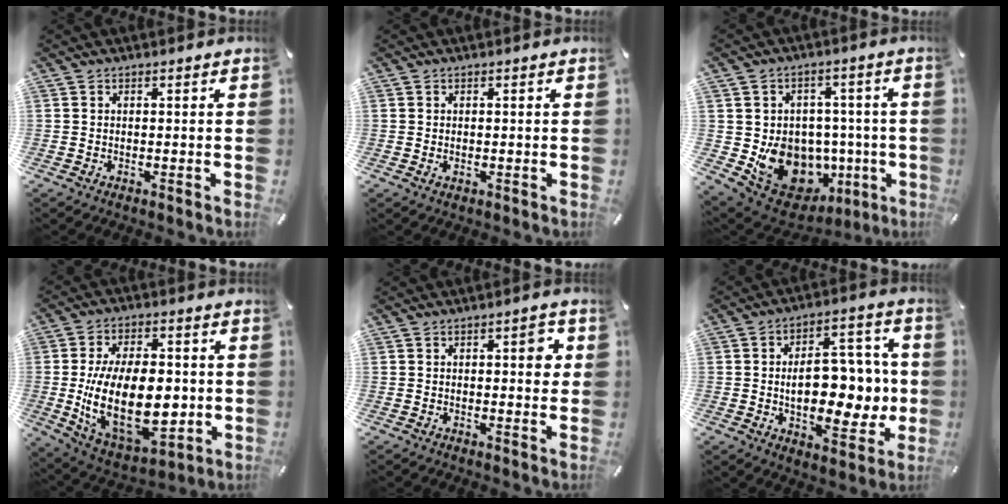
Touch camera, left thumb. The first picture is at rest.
{"total": 0.6, "force": [0.0, 0.5, 0.3], "torque": [0.000, 0.000, -0.002]}
{"total": 13.8, "force": [-2.7, 12.2, 6.0], "torque": [-0.092, -0.006, -0.023]}
{"total": 24.0, "force": [-1.4, 14.6, 18.9], "torque": [-0.355, -0.020, -0.013]}
{"total": 4.7, "force": [1.0, 1.9, 4.1], "torque": [-0.049, -0.004, 0.007]}
{"total": 15.8, "force": [-0.6, 9.7, 12.4], "torque": [-0.176, -0.002, -0.006]}